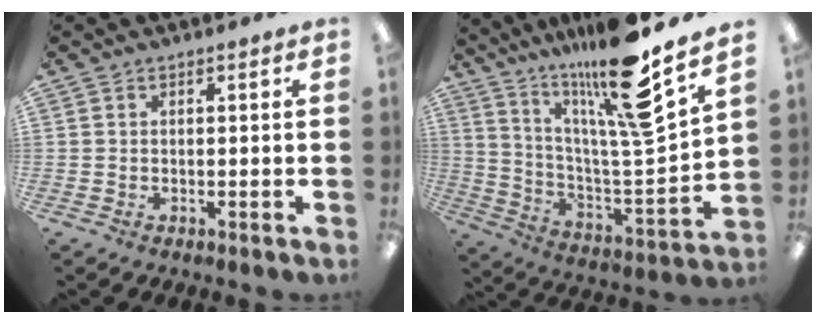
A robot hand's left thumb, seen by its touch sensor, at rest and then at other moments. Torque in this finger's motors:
{"motor_torque": [0.61, 0.41, 1.44, -1.33, 0.18]}